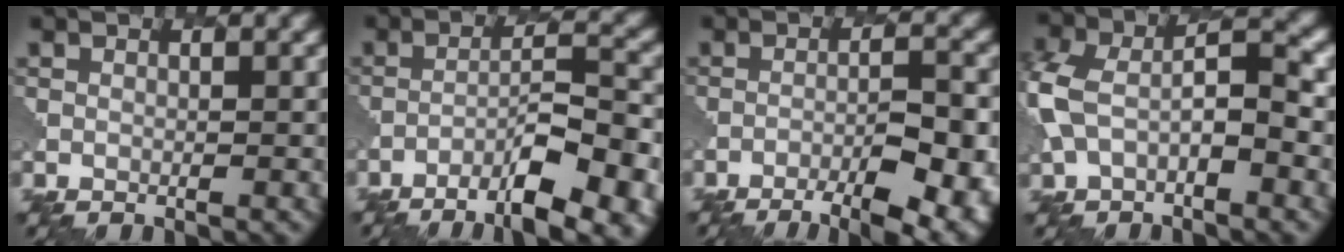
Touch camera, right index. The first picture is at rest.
{"total": 8.8, "force": [-5.3, 1.9, 6.7], "torque": [-0.101, 0.013, -0.080]}
{"total": 8.9, "force": [-5.5, 2.5, 6.5], "torque": [-0.097, 0.000, -0.065]}
{"total": 6.1, "force": [-0.9, 3.4, 5.0], "torque": [-0.115, 0.014, -0.026]}